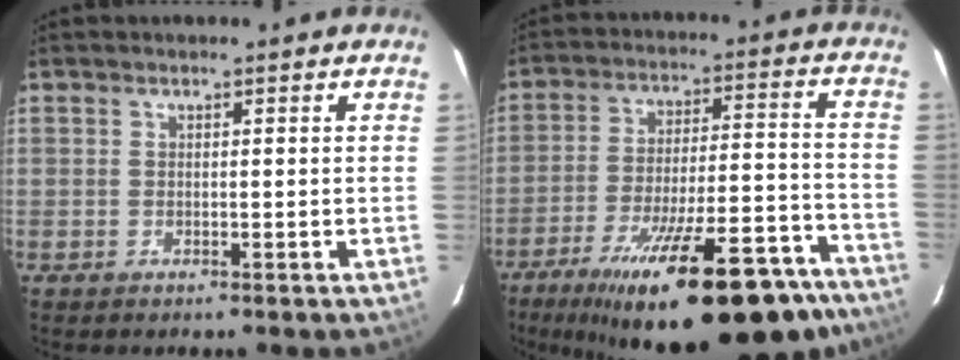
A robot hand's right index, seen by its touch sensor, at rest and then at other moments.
{"total": 26.6, "force": [-19.6, 4.9, 17.2], "torque": [-0.202, 0.008, -0.289]}